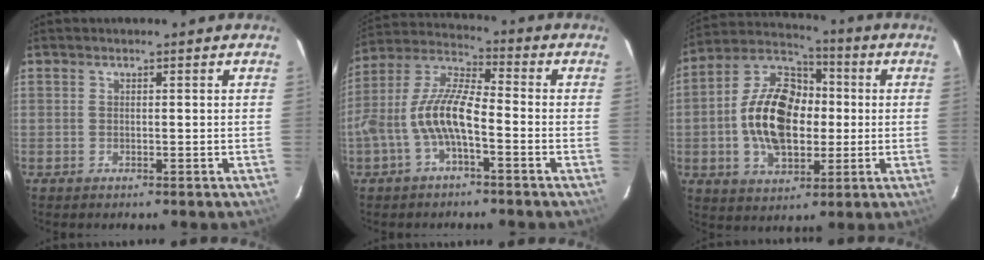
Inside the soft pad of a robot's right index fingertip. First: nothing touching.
{"total": 10.4, "force": [-3.4, 3.2, 9.2], "torque": [-0.201, 0.011, -0.063]}
{"total": 17.2, "force": [-1.0, 10.8, 13.3], "torque": [-0.260, 0.023, -0.017]}